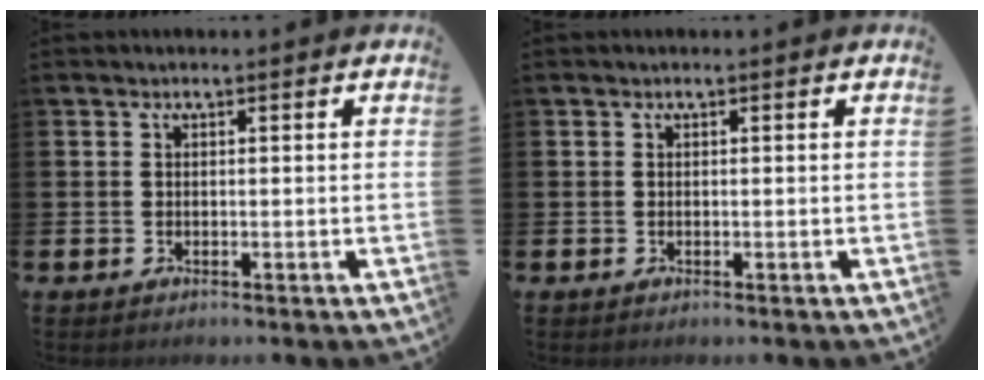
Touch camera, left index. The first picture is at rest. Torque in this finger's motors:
{"motor_torque": [-0.03, 0.03, 0.00, -0.01]}